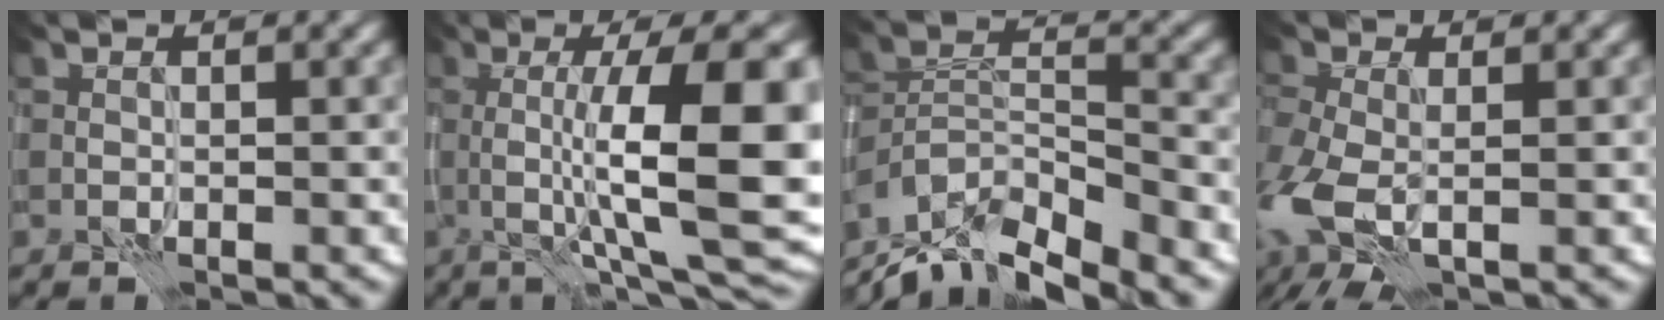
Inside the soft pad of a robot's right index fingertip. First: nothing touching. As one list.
[{"total": 12.6, "force": [0.4, 3.4, 12.2], "torque": [-0.164, 0.006, 0.014]}, {"total": 9.7, "force": [-8.4, 2.8, 4.0], "torque": [-0.070, 0.003, -0.143]}, {"total": 5.7, "force": [-1.7, 3.2, 4.4], "torque": [-0.111, -0.016, -0.035]}]